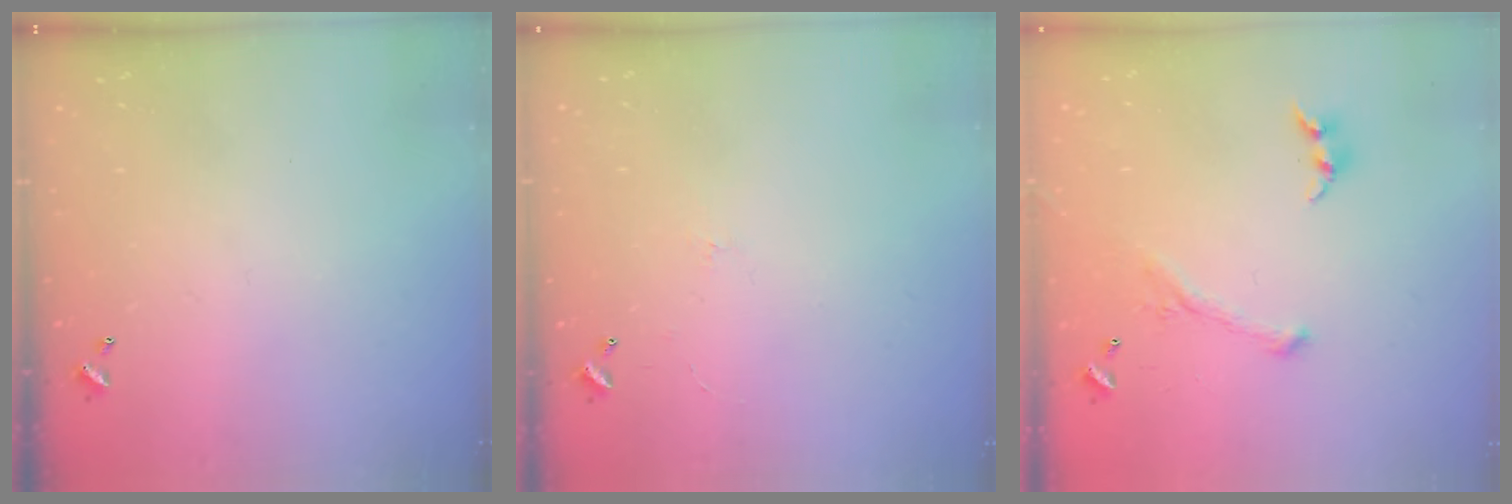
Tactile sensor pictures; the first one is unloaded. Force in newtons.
{"total": 1.8, "press": 1.7, "slide": 0.4}
{"total": 2.8, "press": 2.6, "slide": 0.9}